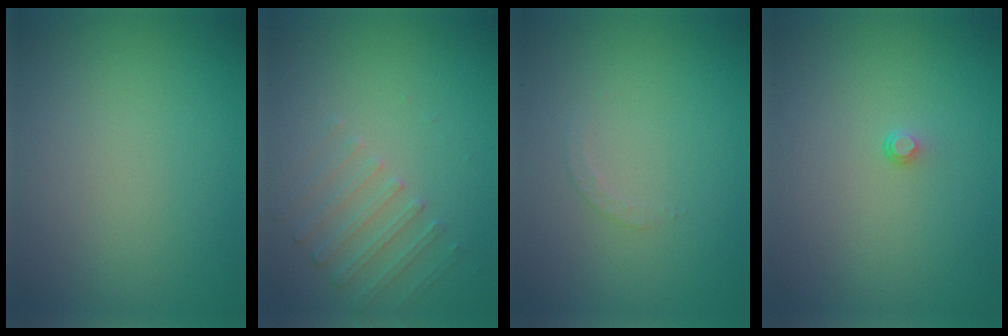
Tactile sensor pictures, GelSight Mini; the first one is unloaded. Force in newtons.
{"total": 1.7, "press": 1.2, "slide": 1.2}
{"total": 1.1, "press": 1.1, "slide": 0.3}
{"total": 0.5, "press": 0.3, "slide": 0.5}